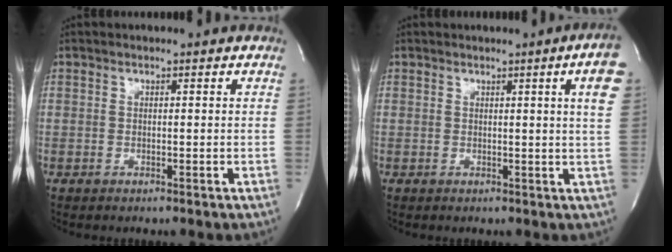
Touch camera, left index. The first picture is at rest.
{"total": 4.8, "force": [1.9, -0.8, 4.3], "torque": [-0.053, -0.011, 0.014]}